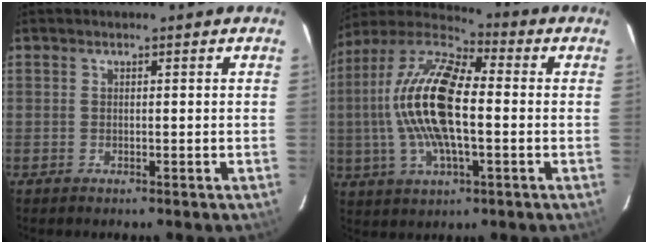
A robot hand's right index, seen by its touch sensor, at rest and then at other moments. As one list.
[{"total": 18.8, "force": [-0.2, 7.1, 17.4], "torque": [-0.345, 0.009, -0.016]}]